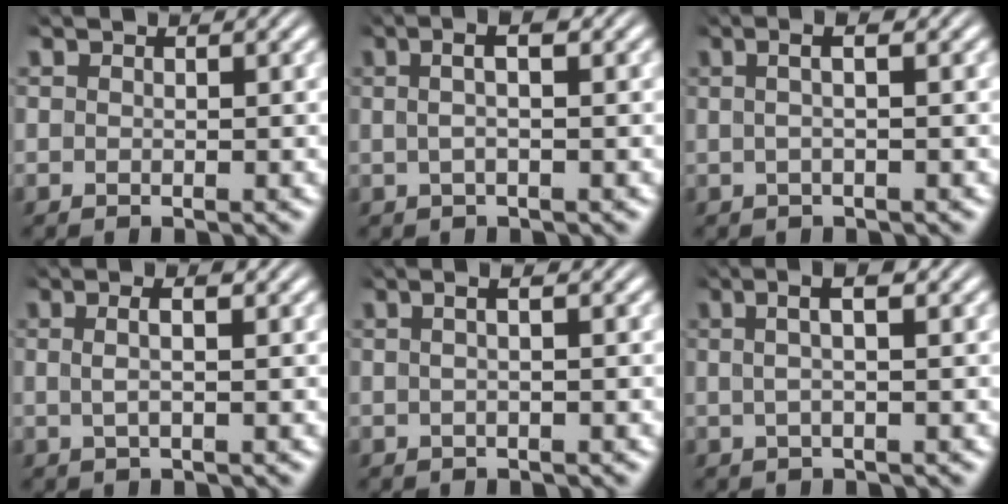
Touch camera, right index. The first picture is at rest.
{"total": 3.5, "force": [1.0, 0.8, 3.2], "torque": [-0.046, 0.020, 0.010]}
{"total": 2.8, "force": [0.7, 0.4, 2.6], "torque": [-0.035, 0.018, 0.005]}
{"total": 2.4, "force": [0.3, 0.4, 2.4], "torque": [-0.041, 0.001, 0.007]}
{"total": 2.1, "force": [0.4, 0.2, 2.0], "torque": [-0.024, 0.012, 0.000]}
{"total": 3.9, "force": [1.6, 0.8, 3.5], "torque": [-0.051, 0.023, 0.018]}